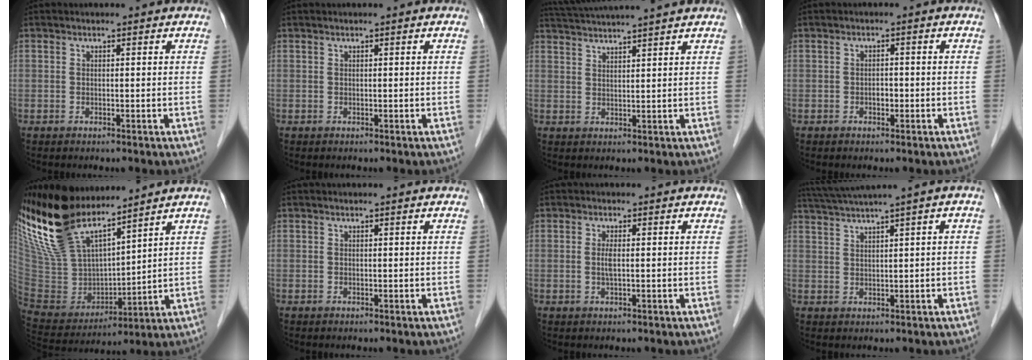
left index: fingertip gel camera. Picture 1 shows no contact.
{"total": 0.0}
{"total": 10.9, "force": [9.9, -1.1, 4.3], "torque": [-0.082, 0.025, 0.148]}
{"total": 1.2, "force": [-0.7, 0.7, 0.7], "torque": [-0.009, 0.000, -0.011]}
{"total": 19.7, "force": [15.5, 5.7, 10.7], "torque": [-0.230, 0.008, 0.308]}
{"total": 0.5, "force": [0.5, 0.2, 0.2], "torque": [-0.007, 0.011, 0.008]}
{"total": 1.3, "force": [-0.1, 0.2, 1.3], "torque": [-0.031, -0.004, -0.001]}
{"total": 6.2, "force": [4.3, -1.4, 4.2], "torque": [-0.079, 0.019, 0.081]}